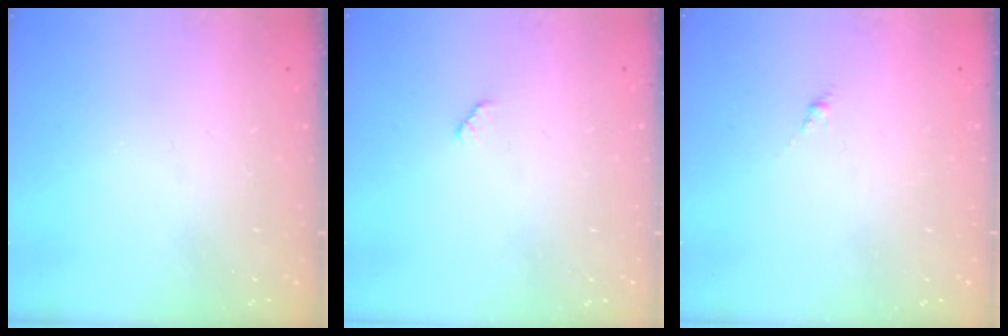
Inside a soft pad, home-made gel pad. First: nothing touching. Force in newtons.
{"total": 2.5, "press": 2.5, "slide": 0.4}
{"total": 0.0}